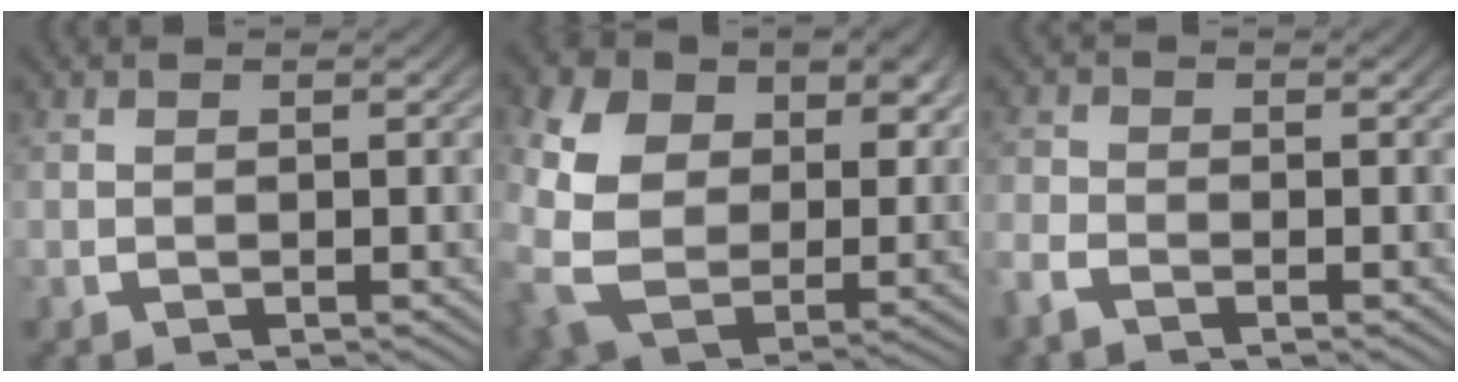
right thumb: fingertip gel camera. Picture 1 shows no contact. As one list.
[{"total": 12.0, "force": [0.4, 9.1, 7.8], "torque": [-0.220, -0.067, 0.026]}, {"total": 2.0, "force": [-1.6, 1.0, 0.4], "torque": [-0.012, -0.001, -0.038]}]